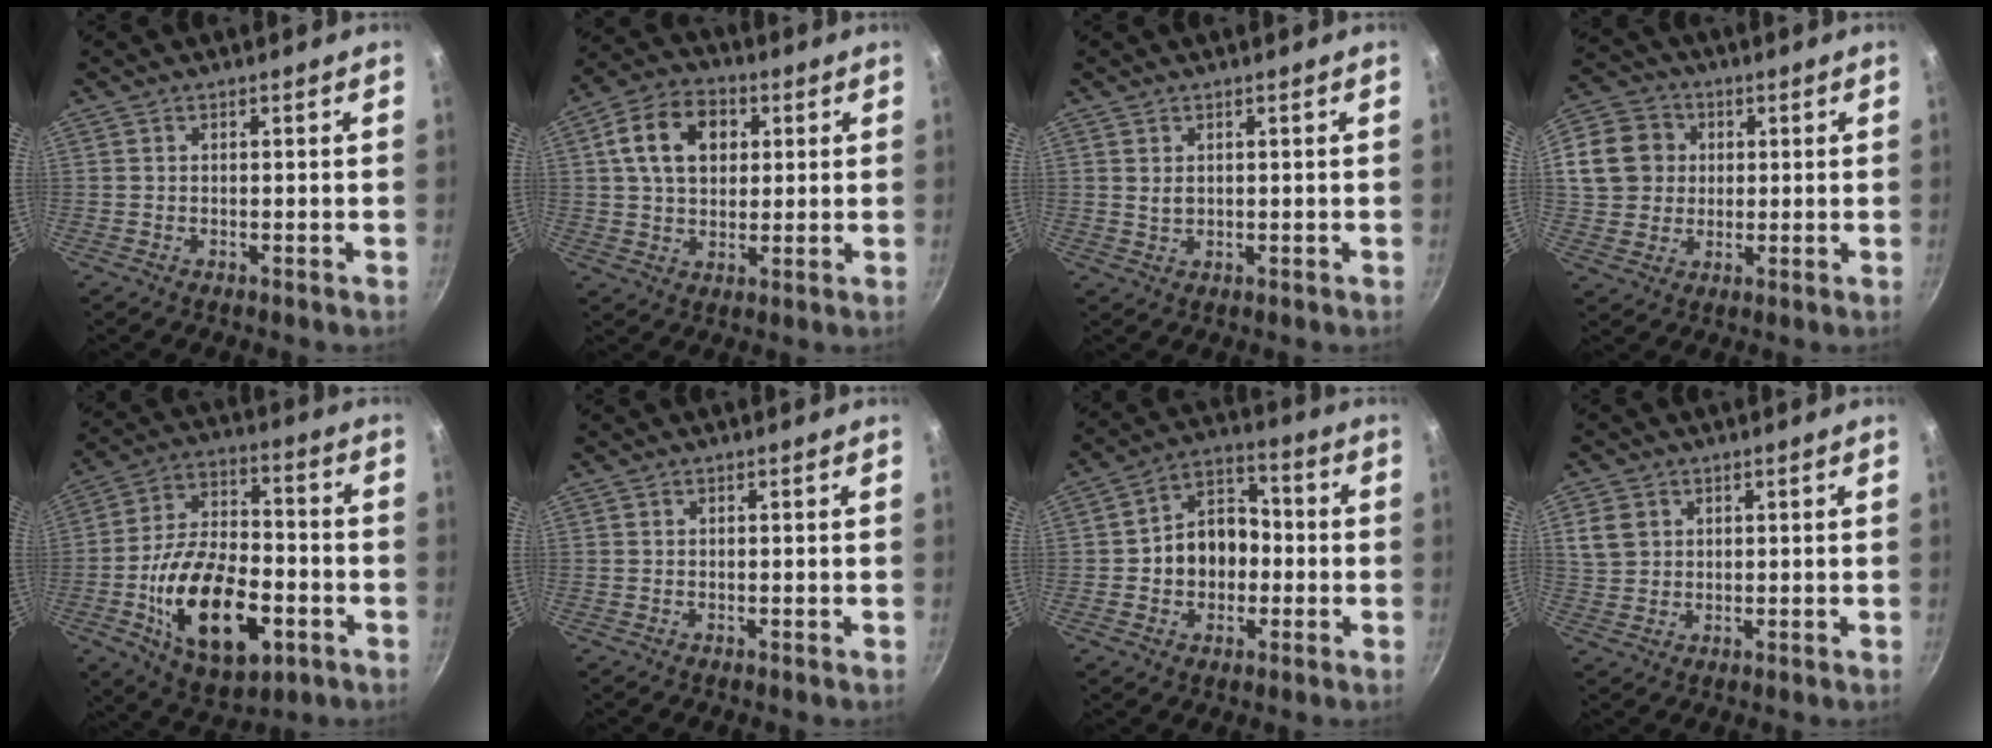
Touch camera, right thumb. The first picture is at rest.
{"total": 12.2, "force": [3.2, 8.8, 7.9], "torque": [-0.118, 0.009, 0.042]}
{"total": 1.7, "force": [0.5, 1.2, 1.1], "torque": [-0.017, -0.003, 0.012]}
{"total": 13.0, "force": [2.6, 11.3, 5.8], "torque": [-0.089, 0.017, 0.040]}
{"total": 21.9, "force": [-6.7, 11.9, 17.0], "torque": [-0.277, 0.030, -0.108]}
{"total": 0.0}
{"total": 11.6, "force": [-1.0, 9.2, 7.0], "torque": [-0.065, 0.029, -0.030]}
{"total": 5.0, "force": [1.6, 4.1, 2.4], "torque": [-0.031, 0.001, 0.035]}